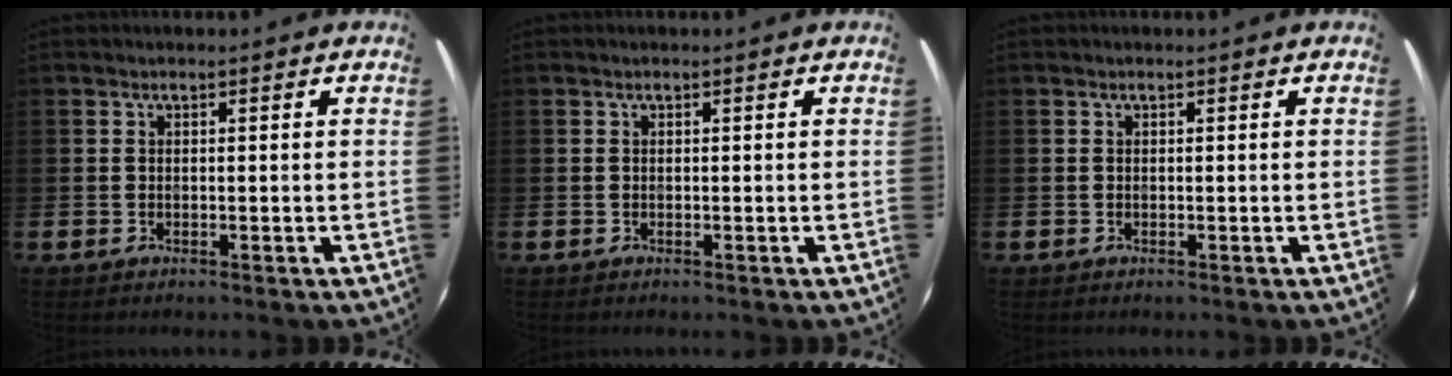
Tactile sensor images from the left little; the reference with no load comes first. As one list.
[{"total": 0.0}, {"total": 0.0}]